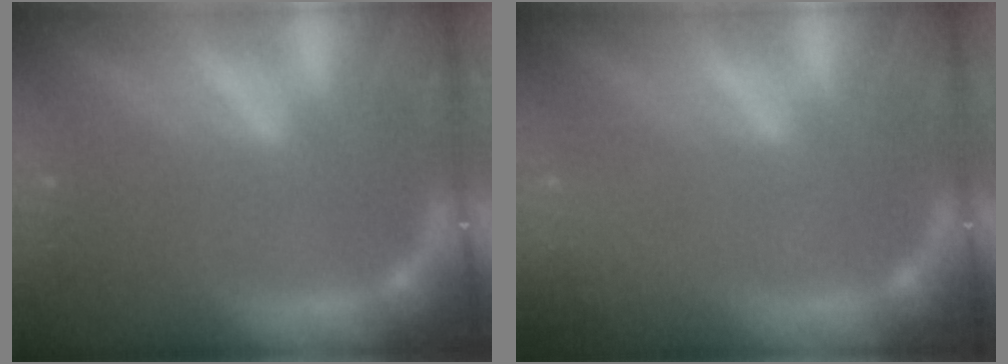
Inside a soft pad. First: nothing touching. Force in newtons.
{"total": 4.0}